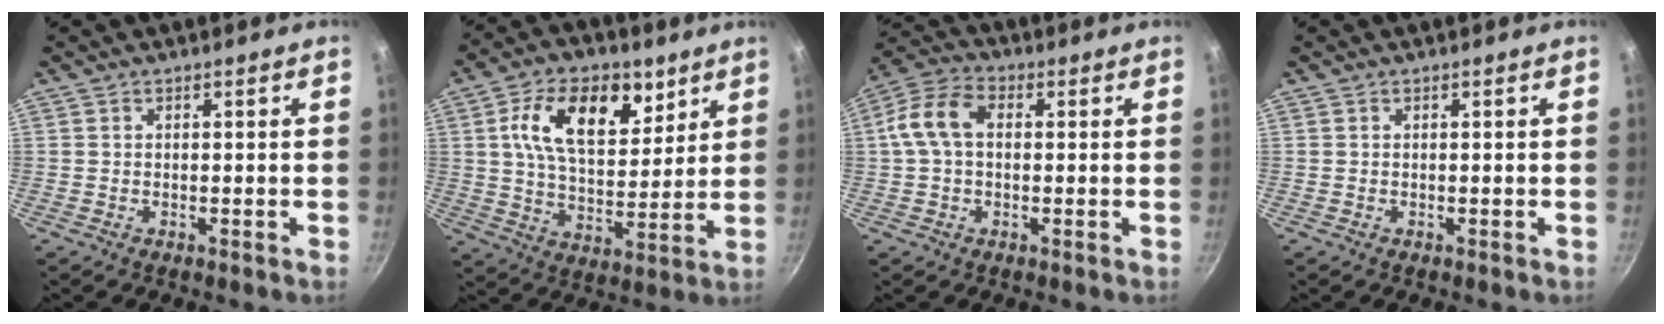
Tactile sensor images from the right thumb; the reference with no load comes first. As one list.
[{"total": 16.6, "force": [6.9, 9.6, 11.8], "torque": [-0.164, -0.022, 0.123]}, {"total": 8.9, "force": [1.0, 5.9, 6.7], "torque": [-0.138, 0.030, 0.014]}, {"total": 0.0}]